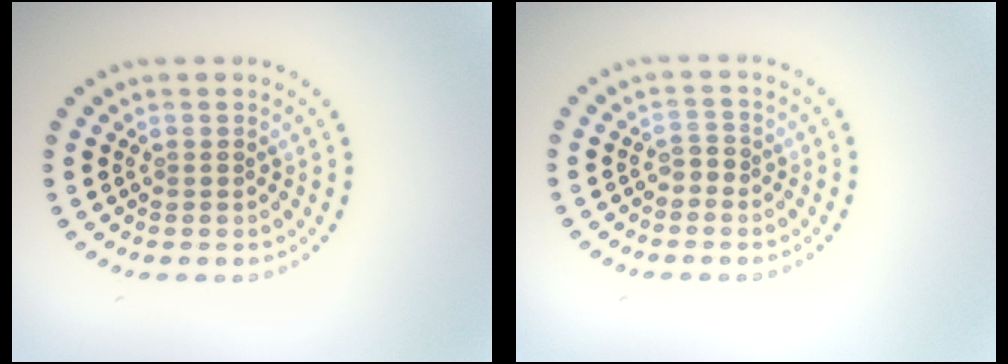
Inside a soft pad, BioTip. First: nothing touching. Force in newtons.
{"total": 0.9, "press": 0.8, "slide": 0.5}